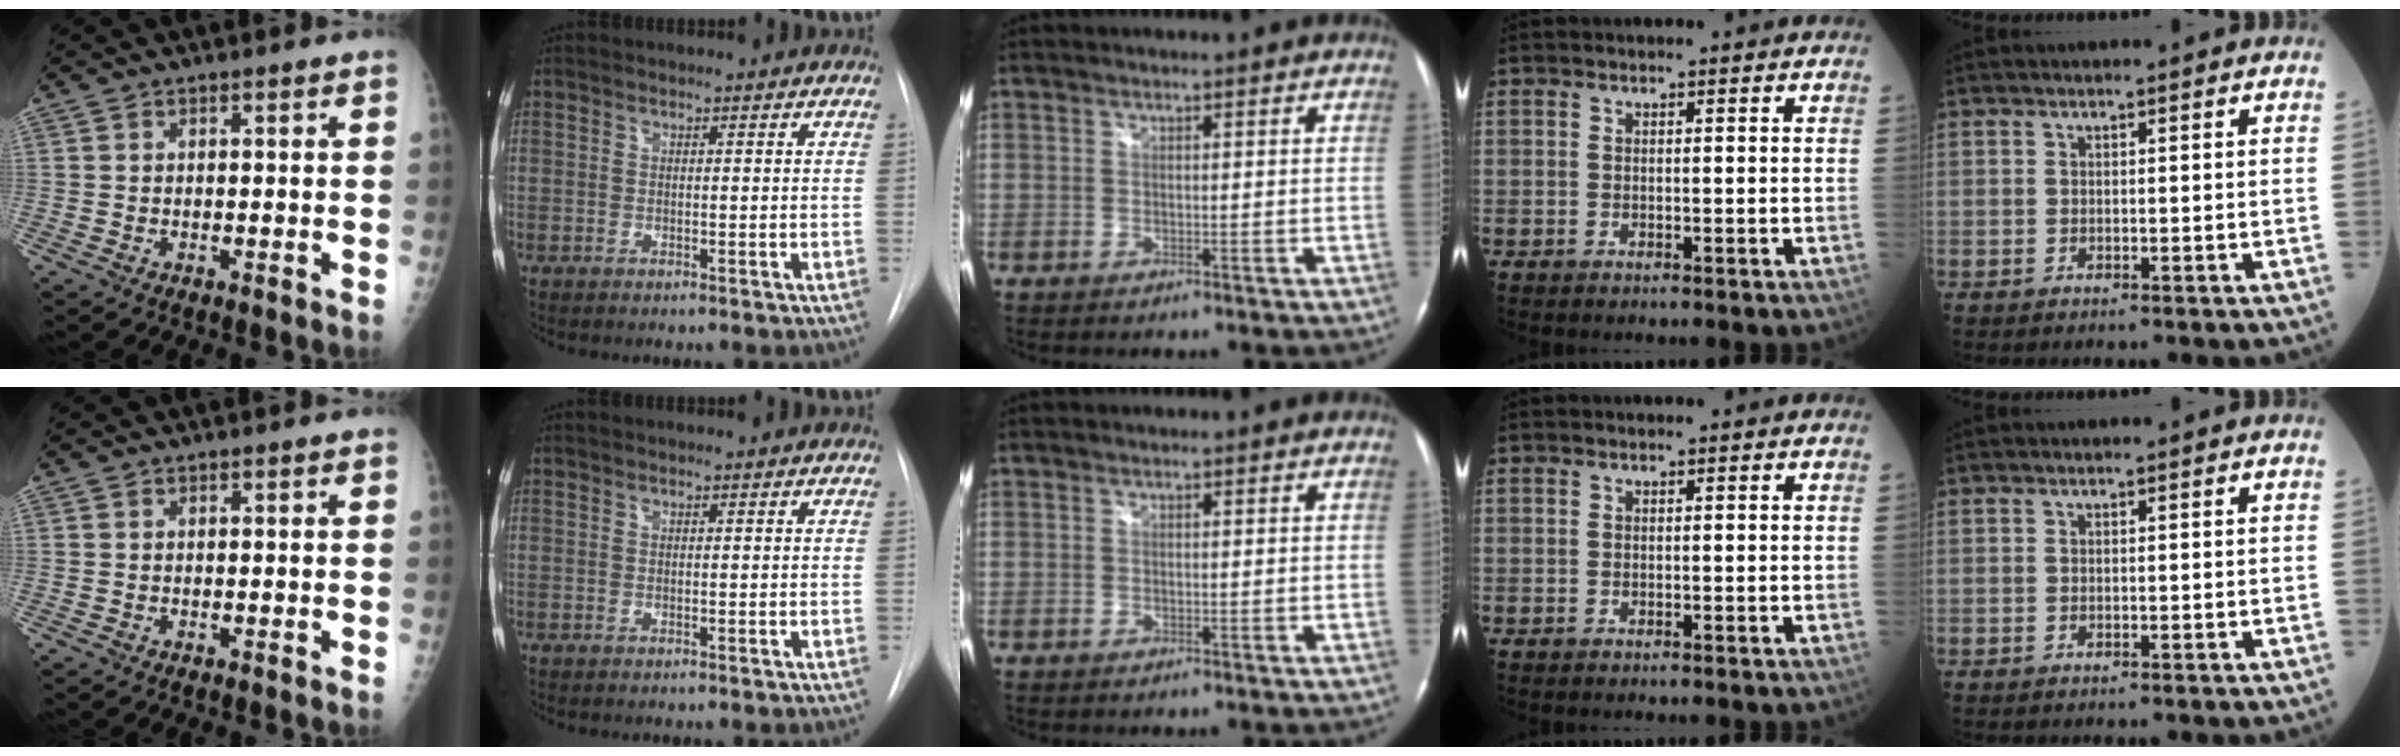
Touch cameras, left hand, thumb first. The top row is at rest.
{}